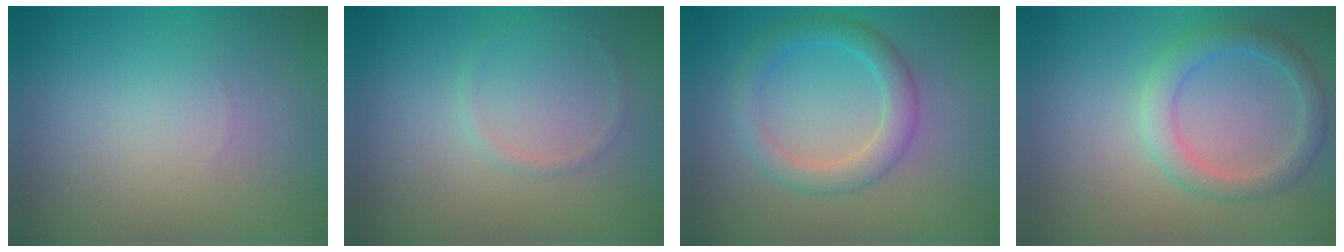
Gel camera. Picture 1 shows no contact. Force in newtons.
{"total": 0.7, "press": 0.7, "slide": 0.1}
{"total": 3.1, "press": 3.1, "slide": 0.2}
{"total": 2.8, "press": 2.8, "slide": 0.1}